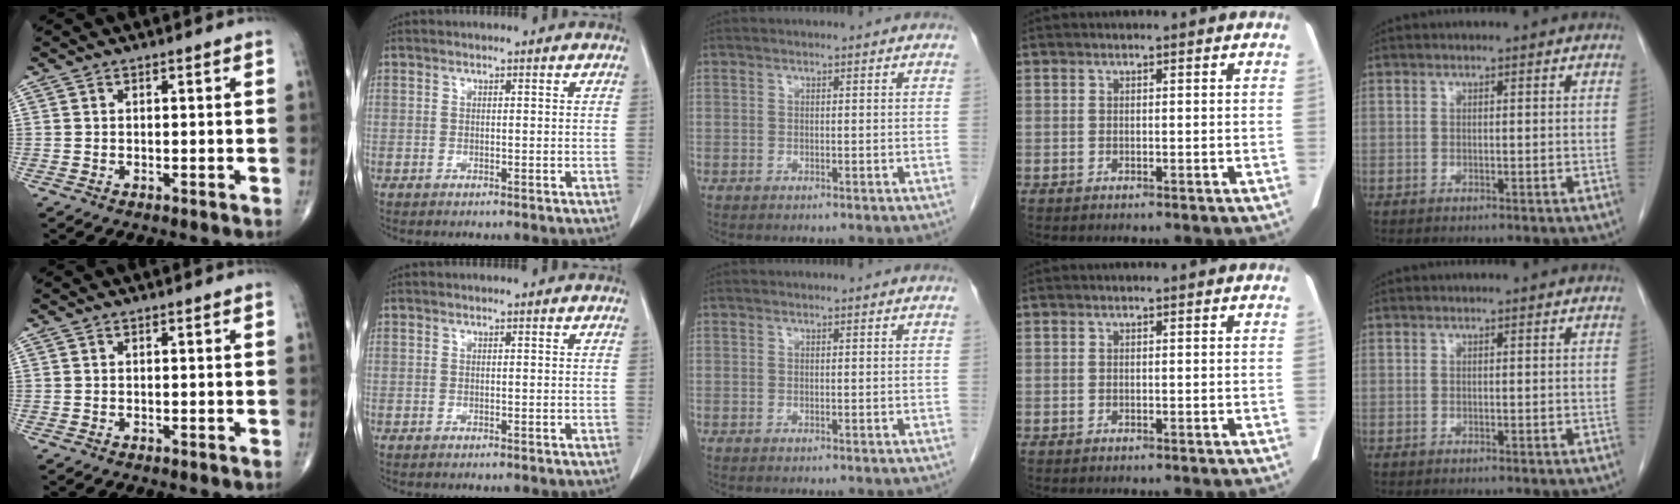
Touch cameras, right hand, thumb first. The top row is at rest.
{}